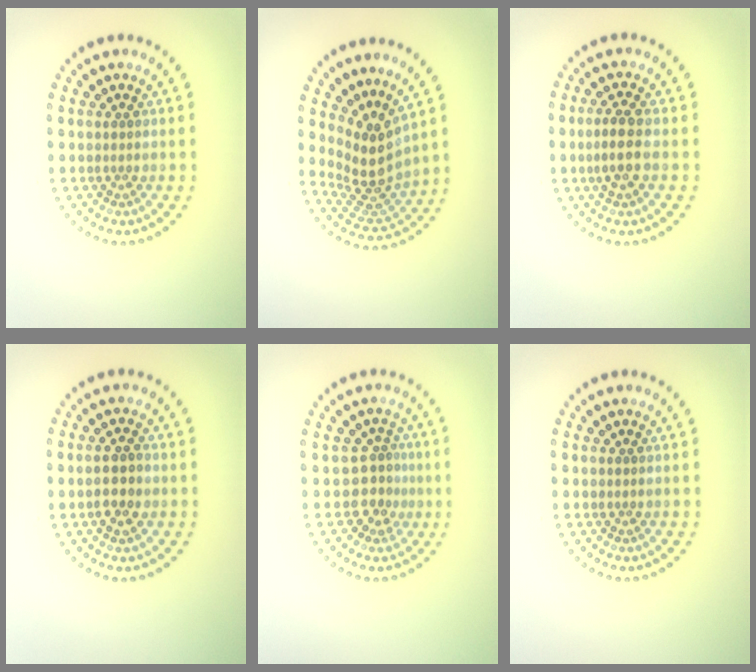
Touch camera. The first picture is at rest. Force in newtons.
{"total": 4.2, "press": 3.0, "slide": 3.0}
{"total": 2.7, "press": 2.6, "slide": 0.8}
{"total": 2.6, "press": 2.6, "slide": 0.4}
{"total": 2.6, "press": 1.8, "slide": 1.8}
{"total": 0.0}